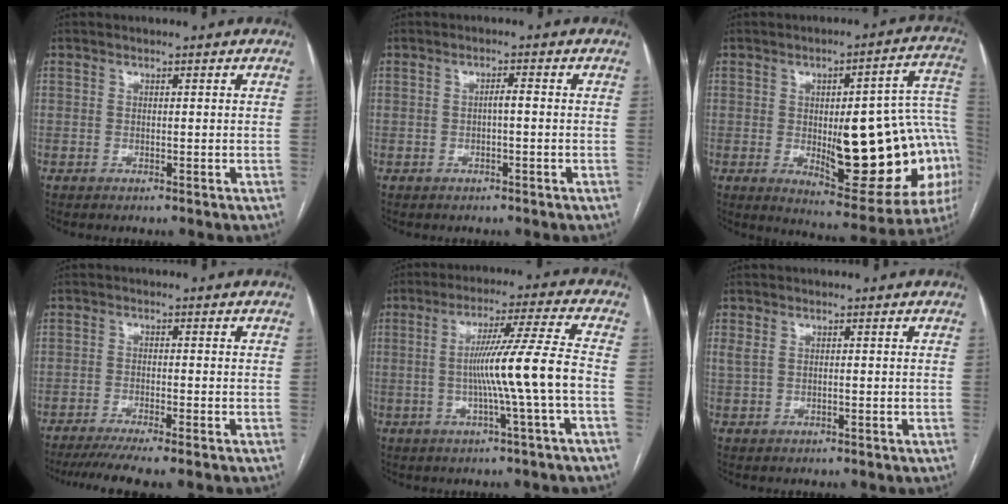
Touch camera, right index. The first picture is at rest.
{"total": 1.5, "force": [-0.2, 0.2, 1.4], "torque": [-0.020, 0.004, -0.003]}
{"total": 24.3, "force": [-3.0, 6.8, 23.1], "torque": [-0.223, 0.021, -0.016]}
{"total": 8.0, "force": [-6.5, -0.2, 4.7], "torque": [-0.063, -0.015, -0.101]}
{"total": 10.5, "force": [-1.7, -2.0, 10.1], "torque": [-0.174, 0.008, -0.025]}
{"total": 1.6, "force": [0.3, 0.8, 1.3], "torque": [-0.041, 0.011, 0.013]}